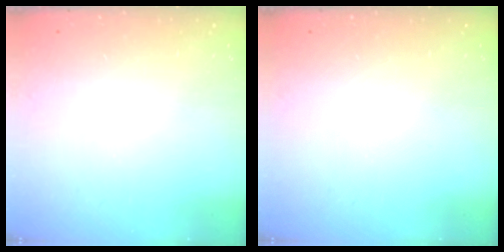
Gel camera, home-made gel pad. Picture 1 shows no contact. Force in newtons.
{"total": 0.0}